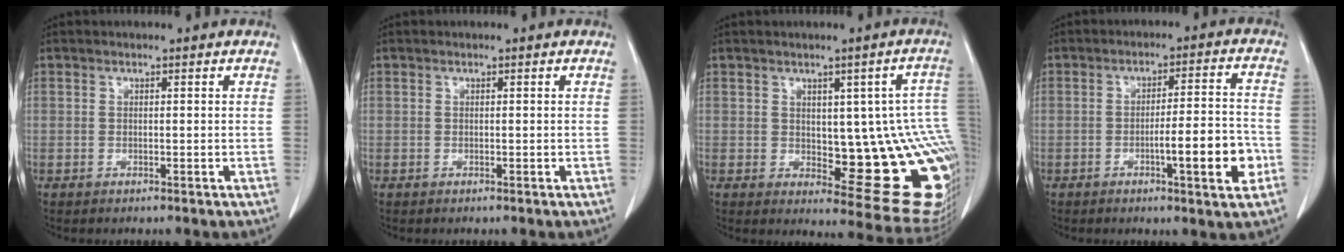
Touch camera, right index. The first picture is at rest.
{"total": 0.0}
{"total": 16.3, "force": [-1.0, 5.2, 15.4], "torque": [-0.118, 0.011, 0.004]}
{"total": 9.2, "force": [-3.2, 0.8, 8.6], "torque": [-0.124, 0.005, -0.046]}